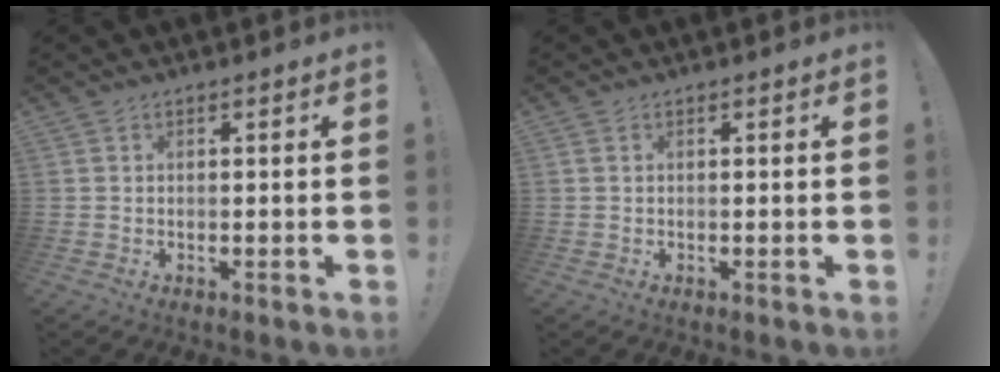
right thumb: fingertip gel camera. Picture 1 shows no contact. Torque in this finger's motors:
{"motor_torque": [-0.13, -0.17, 0.00, 0.07, 0.00]}